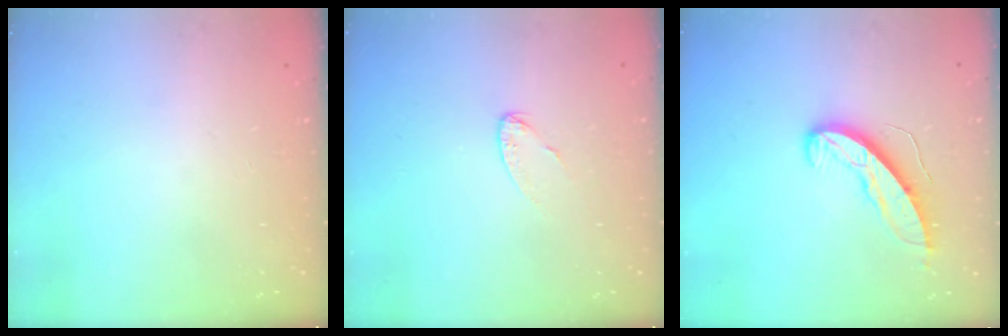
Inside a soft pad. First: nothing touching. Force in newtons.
{"total": 3.4, "press": 3.4, "slide": 0.2}
{"total": 9.3, "press": 9.2, "slide": 0.7}